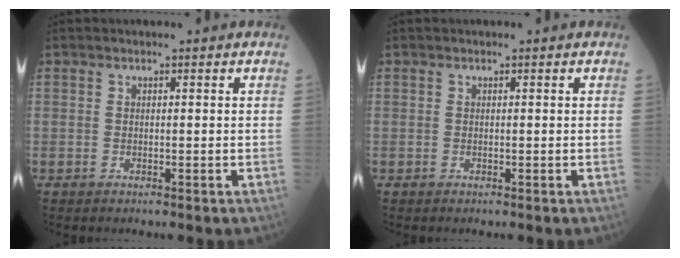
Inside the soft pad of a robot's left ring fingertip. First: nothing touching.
{"total": 0.0}